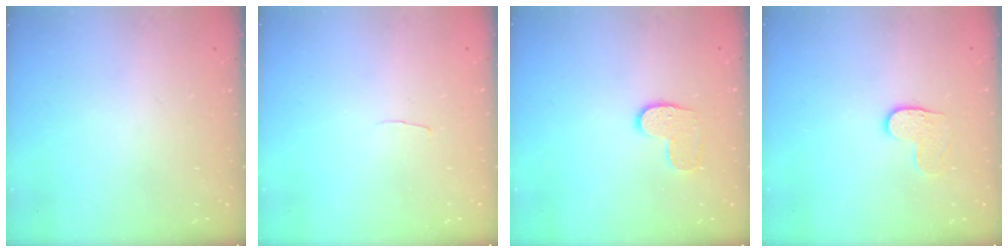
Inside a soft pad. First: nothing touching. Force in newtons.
{"total": 2.0, "press": 2.0, "slide": 0.2}
{"total": 7.3, "press": 7.3, "slide": 0.2}
{"total": 4.0, "press": 3.9, "slide": 0.4}